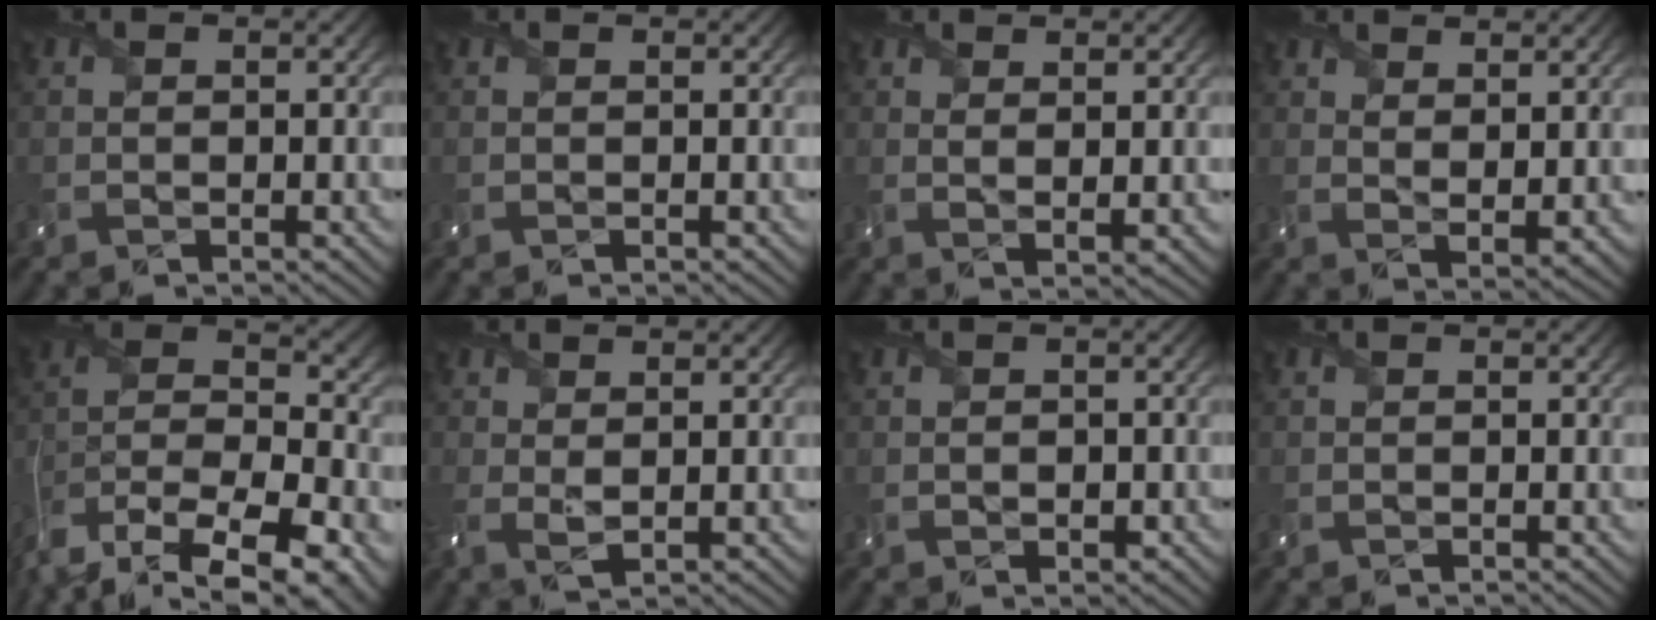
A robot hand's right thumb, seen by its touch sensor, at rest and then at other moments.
{"total": 0.0}
{"total": 2.2, "force": [1.3, 0.1, 1.7], "torque": [-0.040, -0.004, 0.029]}
{"total": 3.1, "force": [2.3, 0.8, 1.9], "torque": [-0.046, -0.010, 0.050]}
{"total": 16.1, "force": [-10.4, 8.2, 9.2], "torque": [-0.207, -0.037, -0.144]}
{"total": 2.4, "force": [0.6, 1.1, 2.0], "torque": [-0.051, -0.011, 0.016]}
{"total": 2.2, "force": [-0.4, 1.6, 1.5], "torque": [-0.007, -0.001, 0.003]}
{"total": 0.0}